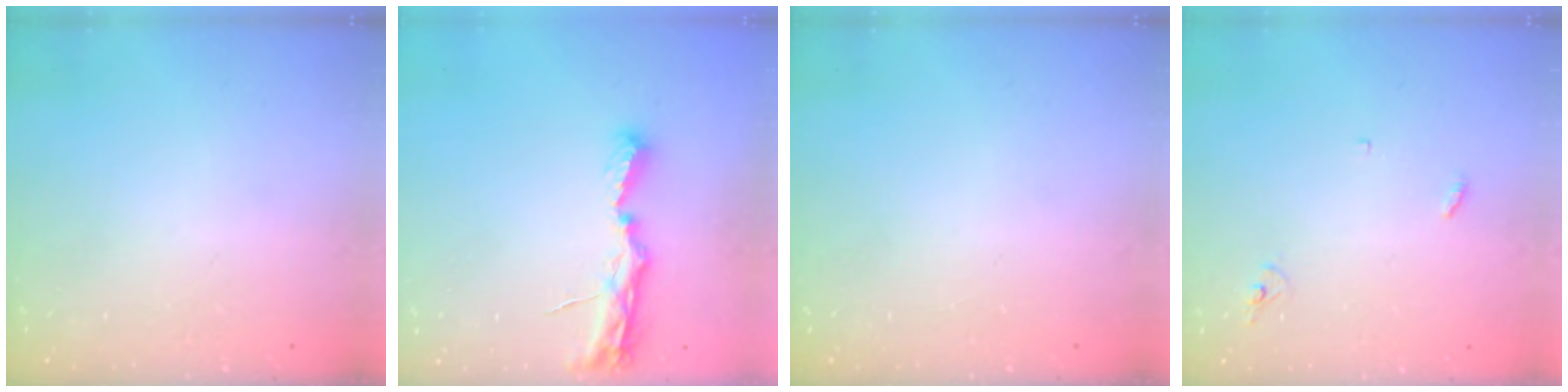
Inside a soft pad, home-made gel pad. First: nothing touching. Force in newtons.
{"total": 8.0, "press": 8.0, "slide": 0.7}
{"total": 0.0}
{"total": 2.9, "press": 2.9, "slide": 0.2}